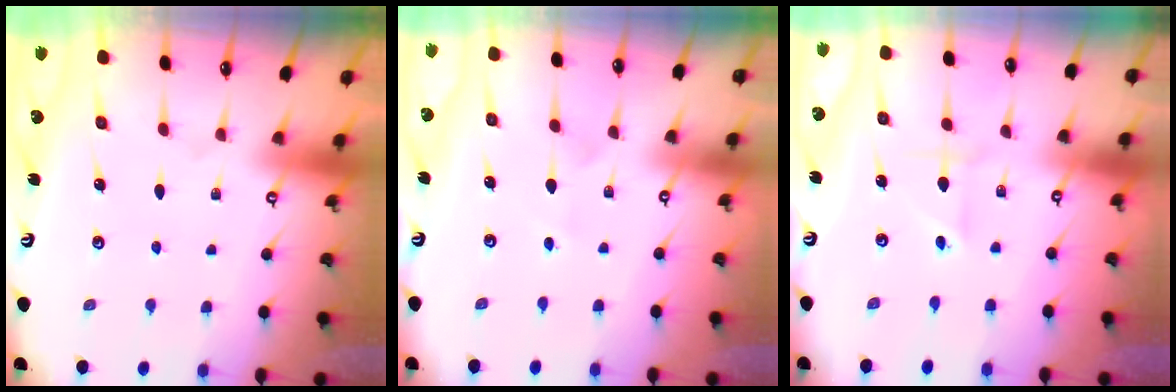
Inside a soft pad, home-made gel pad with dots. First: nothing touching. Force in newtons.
{"total": 2.6, "press": 2.4, "slide": 1.0}
{"total": 1.9, "press": 1.9, "slide": 0.3}